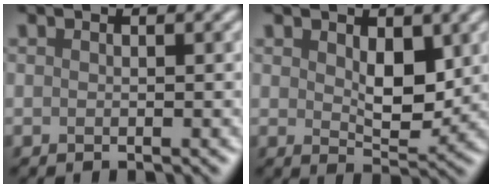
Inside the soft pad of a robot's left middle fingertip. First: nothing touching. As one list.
[{"total": 4.0, "force": [1.0, 2.2, 3.1], "torque": [-0.055, -0.009, 0.024]}]